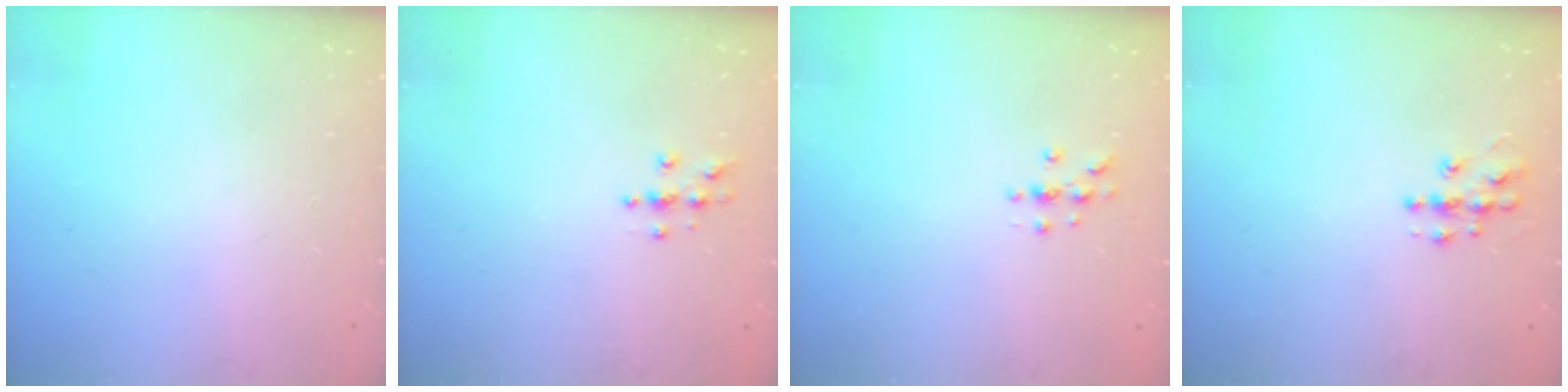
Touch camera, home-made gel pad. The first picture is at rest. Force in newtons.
{"total": 3.9, "press": 3.9, "slide": 0.3}
{"total": 3.4, "press": 3.4, "slide": 0.4}
{"total": 8.3, "press": 8.2, "slide": 0.5}